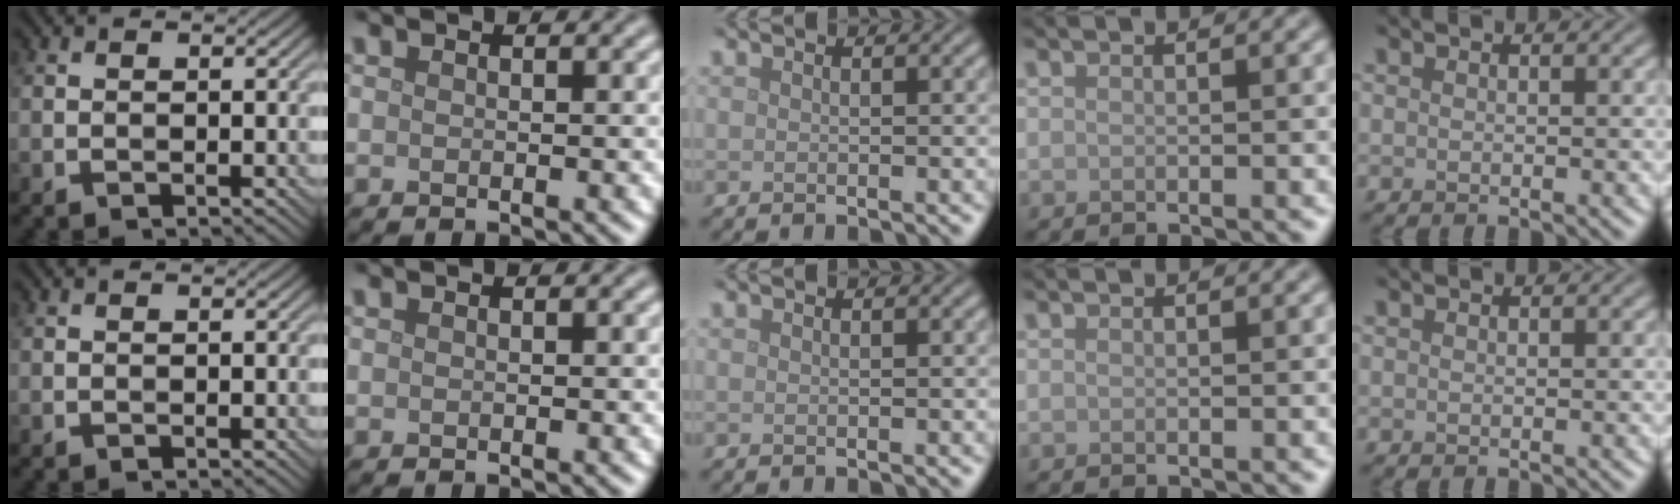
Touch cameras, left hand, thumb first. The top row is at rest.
{}